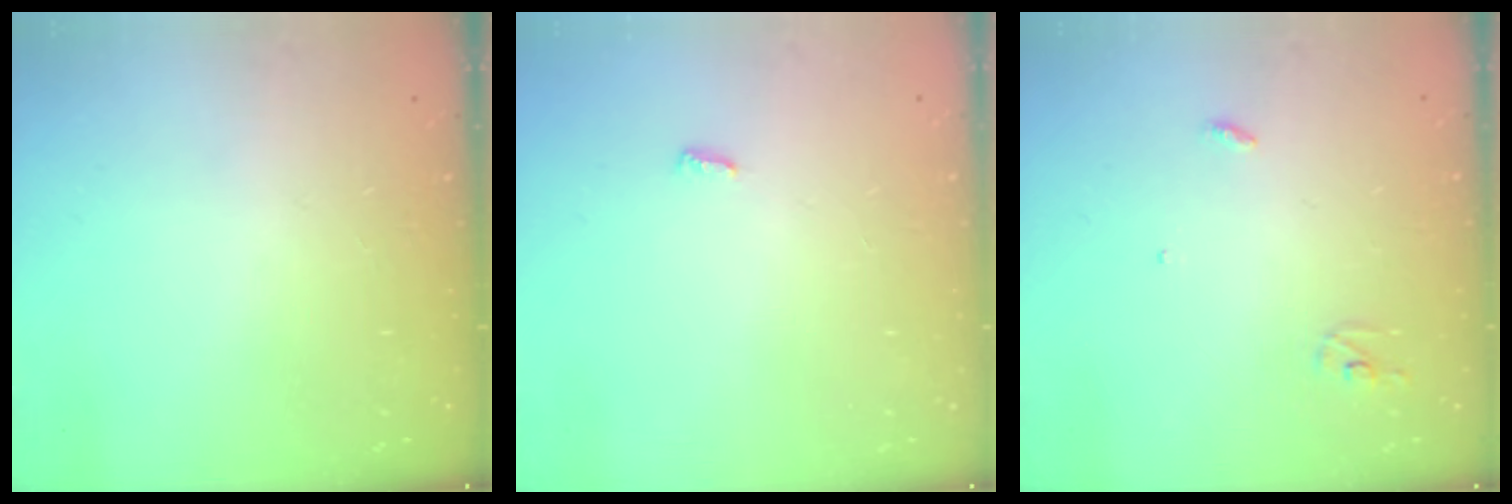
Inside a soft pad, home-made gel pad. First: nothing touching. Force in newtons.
{"total": 2.8, "press": 2.8, "slide": 0.4}
{"total": 3.0, "press": 2.9, "slide": 0.2}